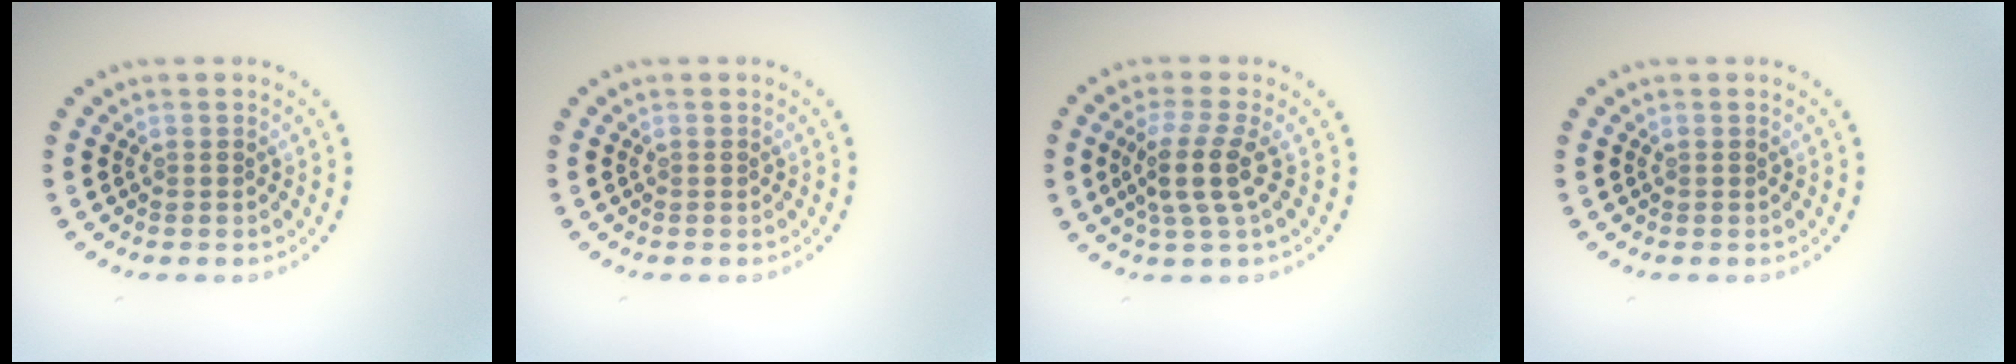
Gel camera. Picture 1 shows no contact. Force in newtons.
{"total": 0.0}
{"total": 3.4, "press": 2.6, "slide": 2.1}
{"total": 0.0}